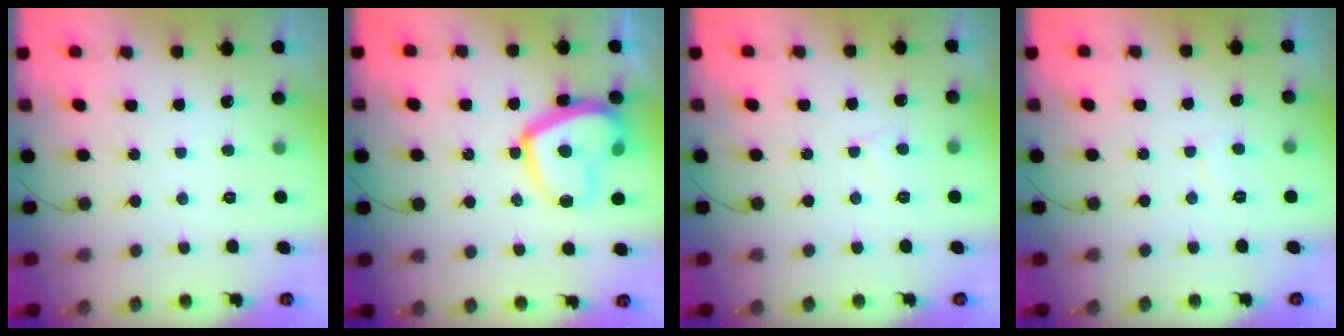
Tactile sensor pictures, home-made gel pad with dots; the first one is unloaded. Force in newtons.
{"total": 14.3, "press": 14.3, "slide": 1.1}
{"total": 2.6, "press": 2.6, "slide": 0.2}
{"total": 2.5, "press": 2.5, "slide": 0.3}